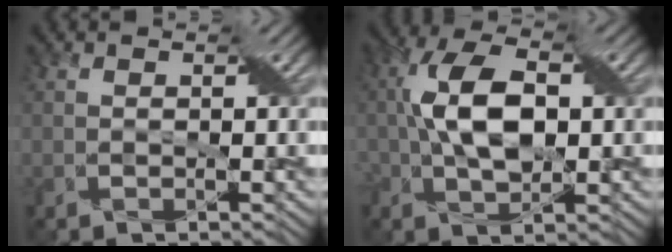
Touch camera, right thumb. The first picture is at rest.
{"total": 8.5, "force": [0.2, 4.6, 7.2], "torque": [-0.149, 0.012, -0.001]}